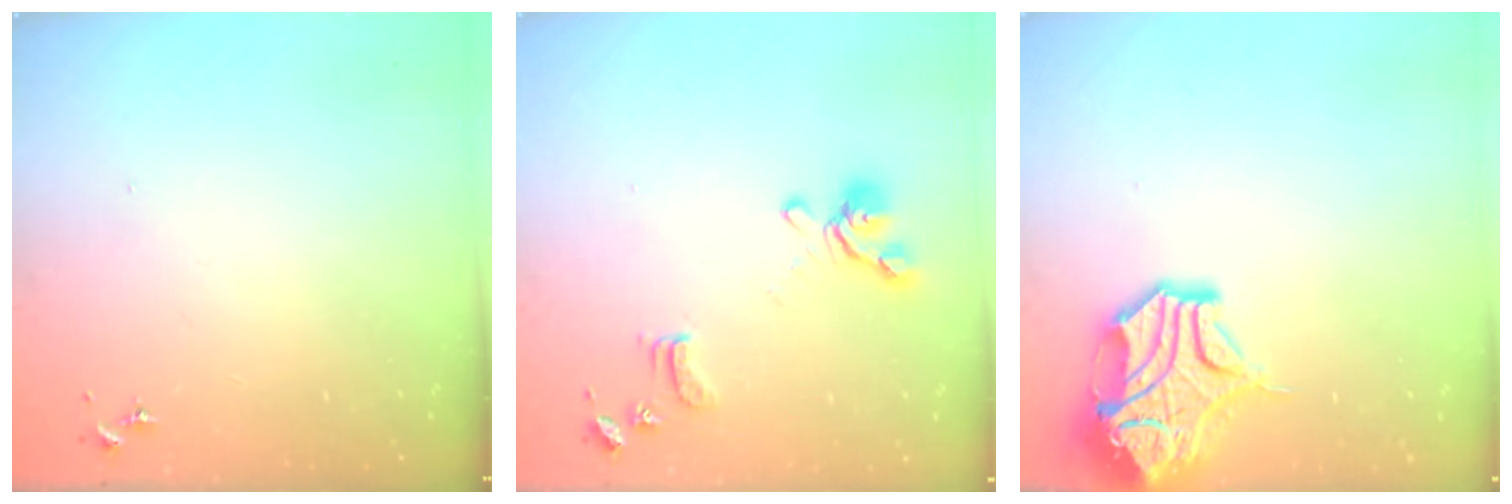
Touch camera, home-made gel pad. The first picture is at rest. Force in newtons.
{"total": 12.6, "press": 12.5, "slide": 1.4}
{"total": 15.8, "press": 15.6, "slide": 2.5}